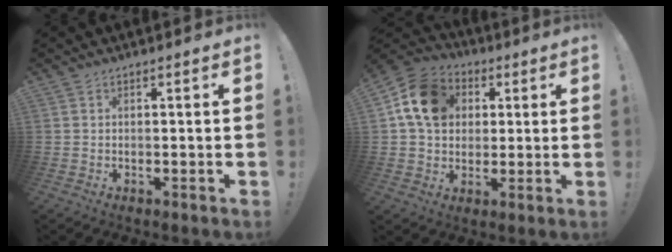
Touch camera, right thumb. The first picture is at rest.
{"total": 14.9, "force": [4.0, 11.9, 7.9], "torque": [-0.124, 0.003, 0.081]}